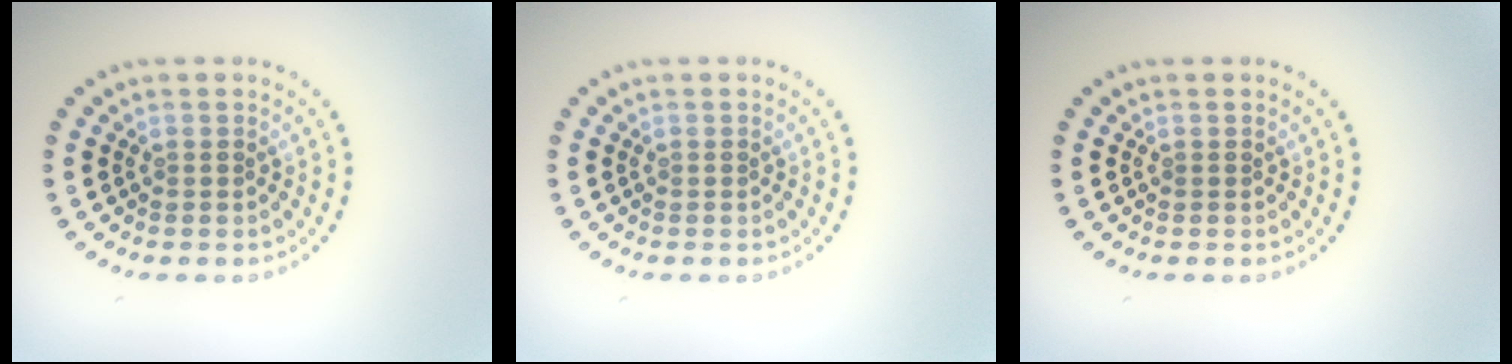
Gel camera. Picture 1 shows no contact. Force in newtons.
{"total": 0.0}
{"total": 0.0}